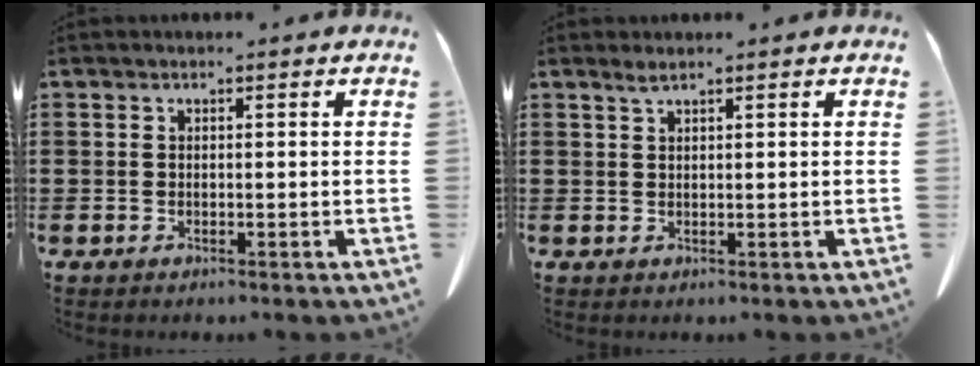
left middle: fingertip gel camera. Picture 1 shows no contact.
{"total": 1.2, "force": [0.9, 0.1, 0.8], "torque": [-0.017, 0.000, 0.017]}